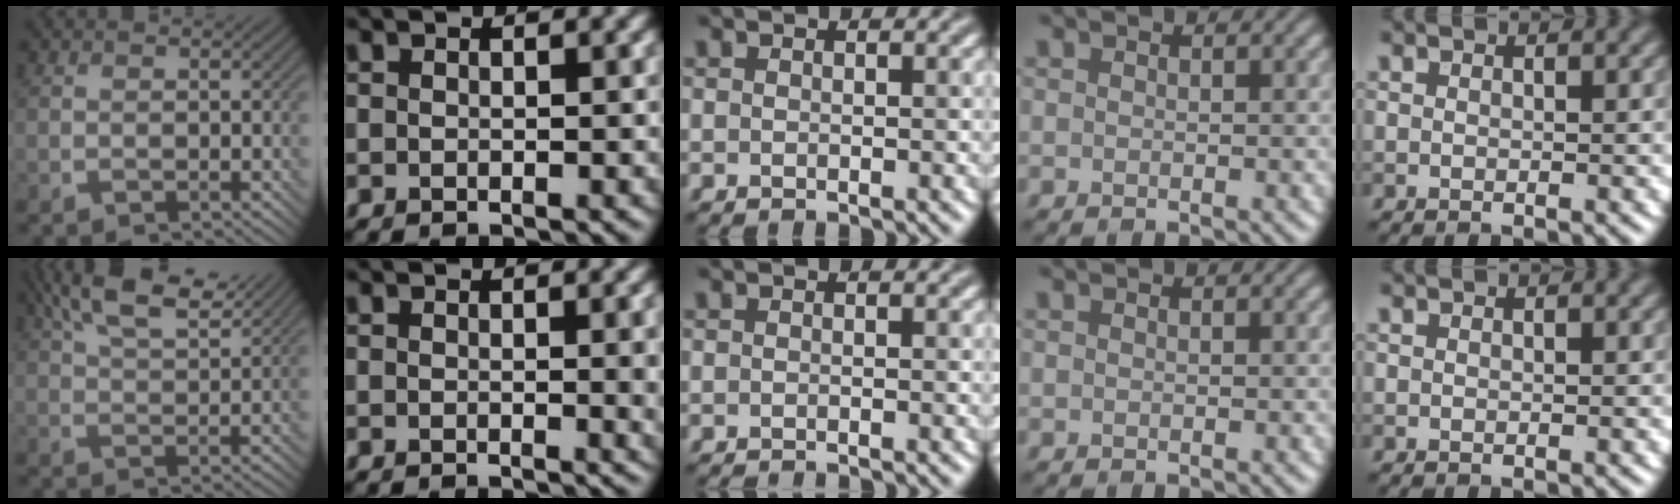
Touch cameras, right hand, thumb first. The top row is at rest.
{"thumb": {"total": 9.5, "force": [6.0, 3.3, 6.5], "torque": [-0.135, 0.016, 0.115]}, "index": {"total": 2.4, "force": [0.1, 0.6, 2.3], "torque": [-0.024, -0.002, 0.000]}, "middle": {"total": 1.3, "force": [-1.2, 0.2, 0.4], "torque": [0.006, -0.004, -0.019]}}